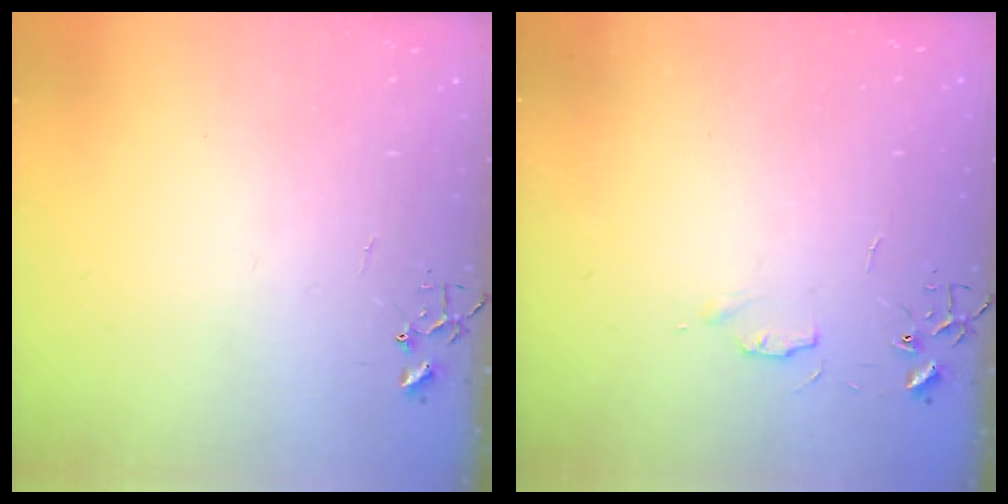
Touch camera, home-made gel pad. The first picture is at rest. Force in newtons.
{"total": 4.6, "press": 4.6, "slide": 0.7}